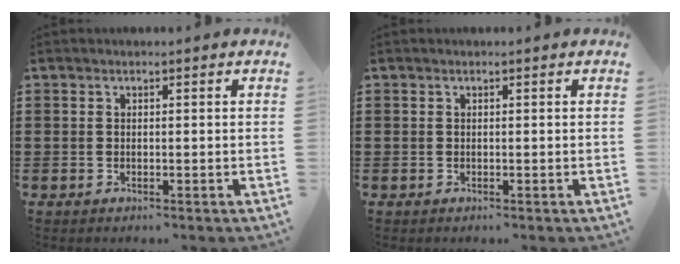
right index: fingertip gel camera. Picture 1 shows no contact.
{"total": 0.0}